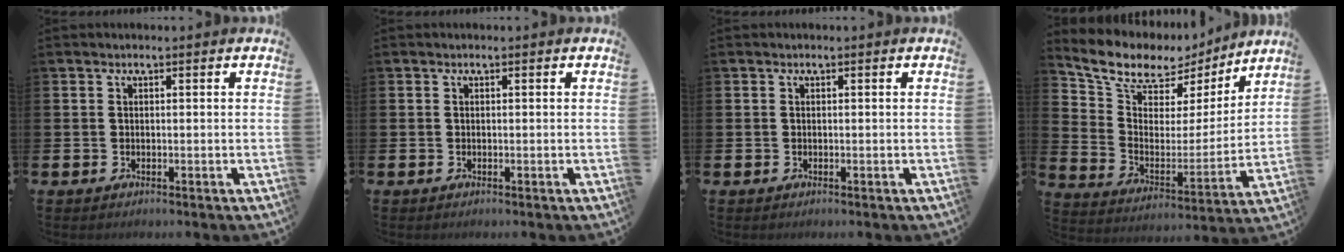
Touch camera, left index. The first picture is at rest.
{"total": 0.0}
{"total": 0.0}
{"total": 8.9, "force": [7.8, 4.0, 1.6], "torque": [-0.077, -0.058, 0.136]}